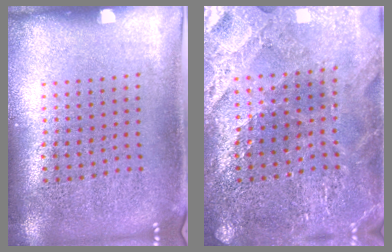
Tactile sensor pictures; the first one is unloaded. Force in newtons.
{"total": 2.7, "press": 2.7, "slide": 0.3}